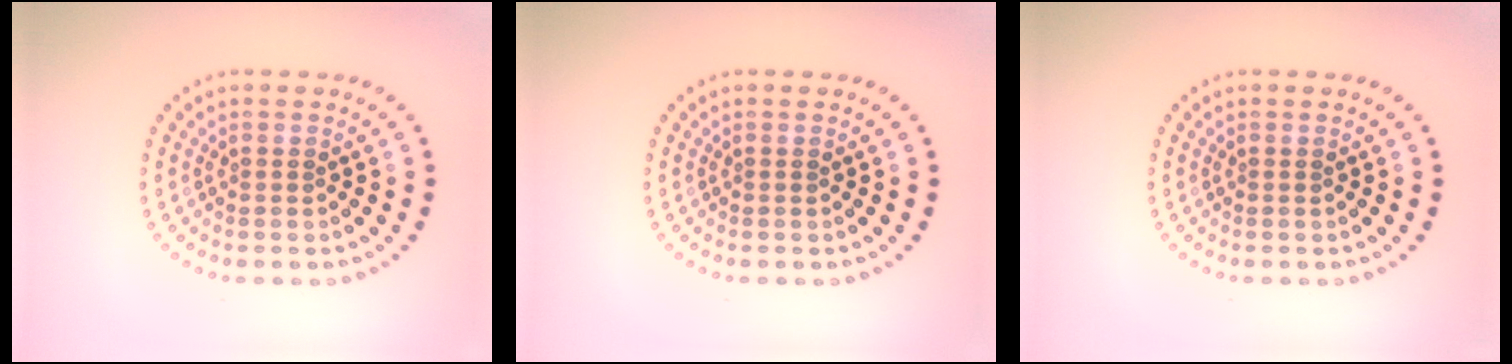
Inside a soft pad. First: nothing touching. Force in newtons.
{"total": 0.0}
{"total": 0.0}